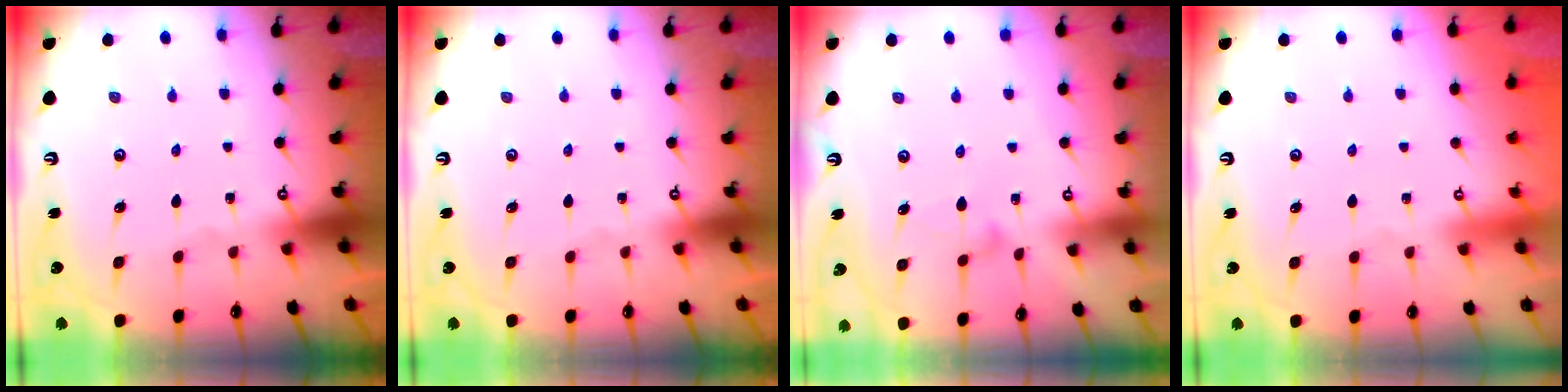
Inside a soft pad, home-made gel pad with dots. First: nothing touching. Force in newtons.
{"total": 0.0}
{"total": 6.9, "press": 6.9, "slide": 0.4}
{"total": 3.9, "press": 3.9, "slide": 0.1}